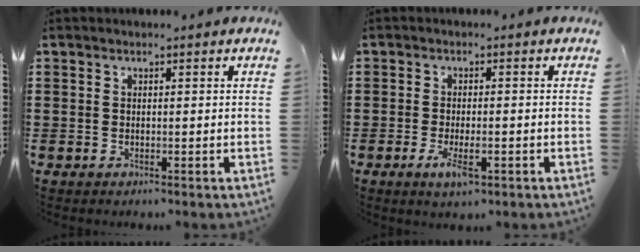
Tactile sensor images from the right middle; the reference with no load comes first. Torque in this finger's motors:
{"motor_torque": [0.64, 0.32, 0.06, 0.06]}